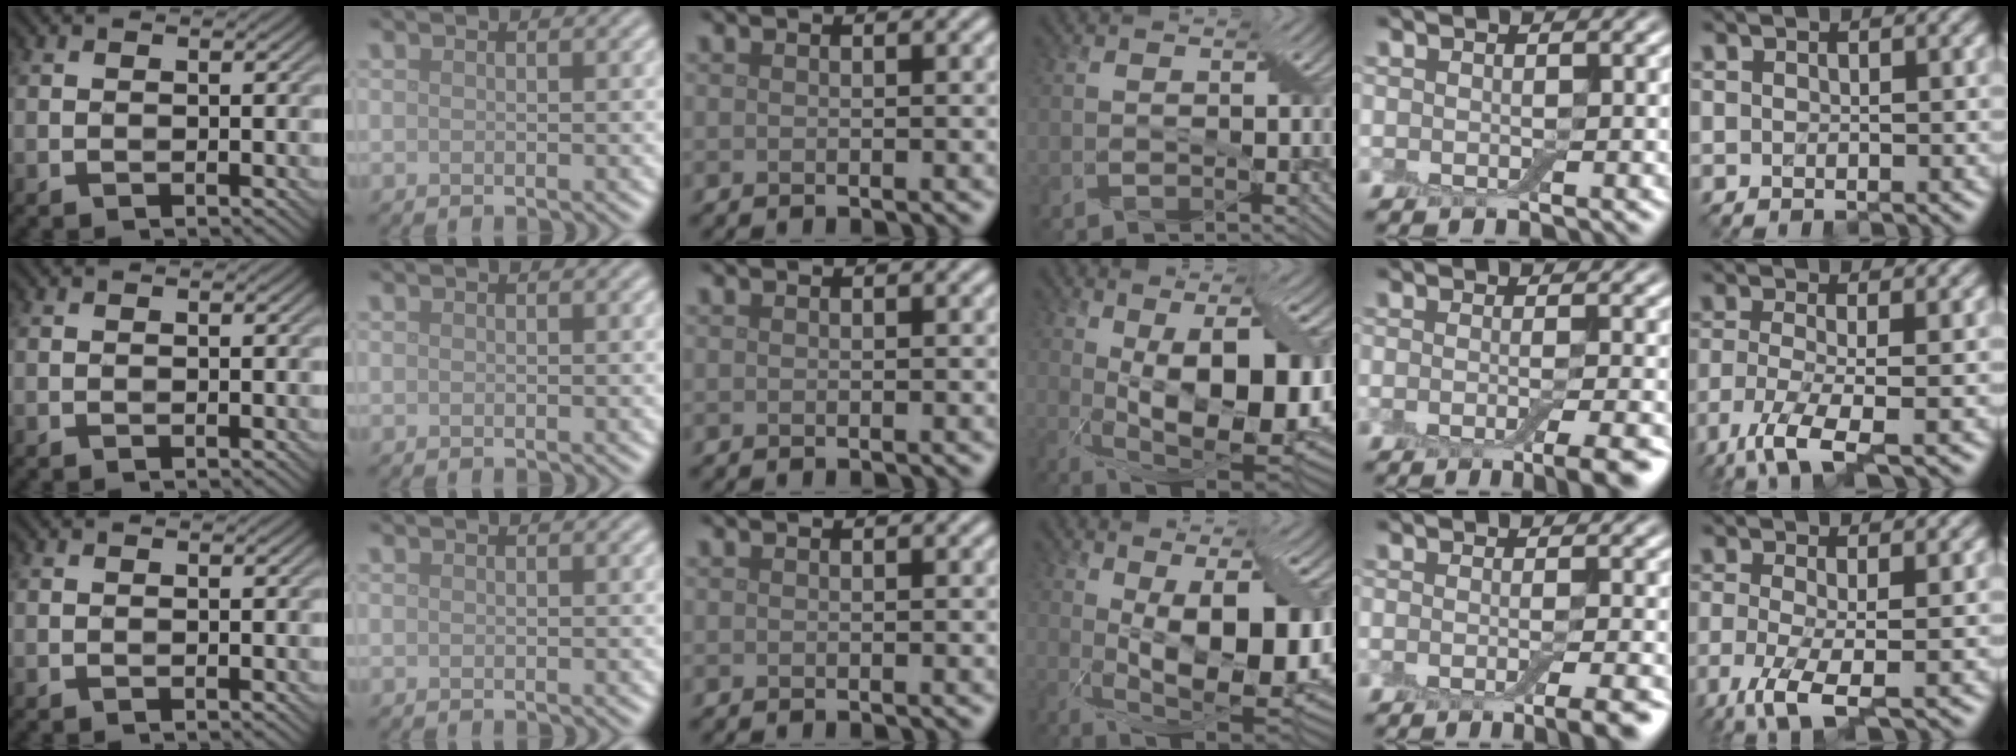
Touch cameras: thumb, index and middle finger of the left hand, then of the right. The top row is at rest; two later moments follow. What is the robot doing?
{"motion": "insert", "object": "drawer"}